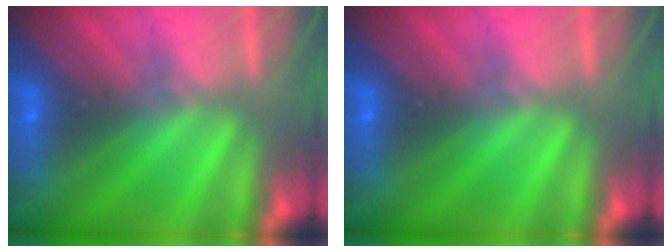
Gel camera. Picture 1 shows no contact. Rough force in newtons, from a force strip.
{"total": 0.0}